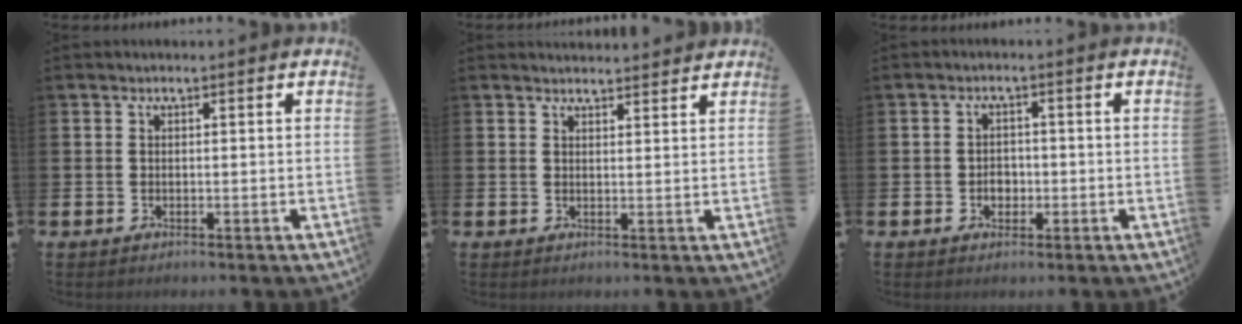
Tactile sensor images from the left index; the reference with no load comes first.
{"total": 2.4, "force": [2.4, 0.3, -0.1], "torque": [0.008, -0.017, 0.042]}
{"total": 2.1, "force": [-0.5, 1.7, 1.1], "torque": [-0.010, 0.000, -0.014]}